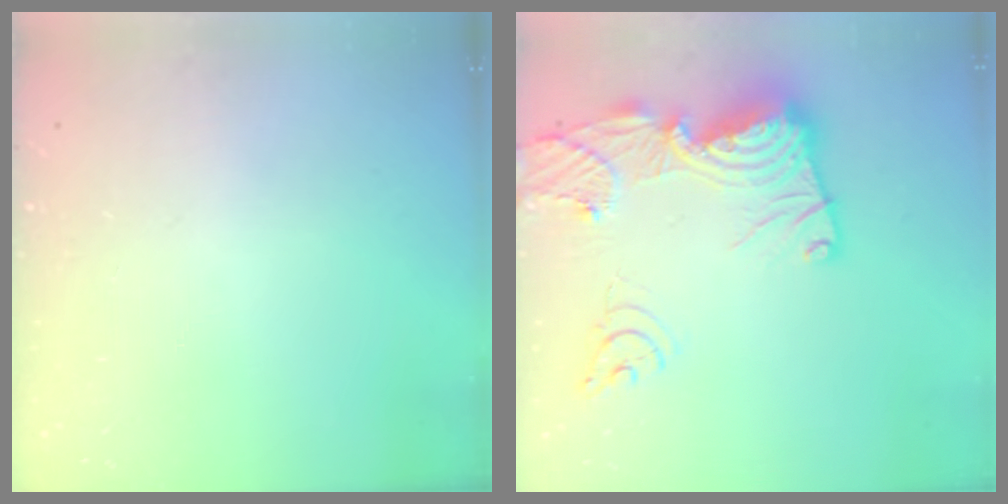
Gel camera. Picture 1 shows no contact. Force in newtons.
{"total": 21.8, "press": 21.7, "slide": 2.3}